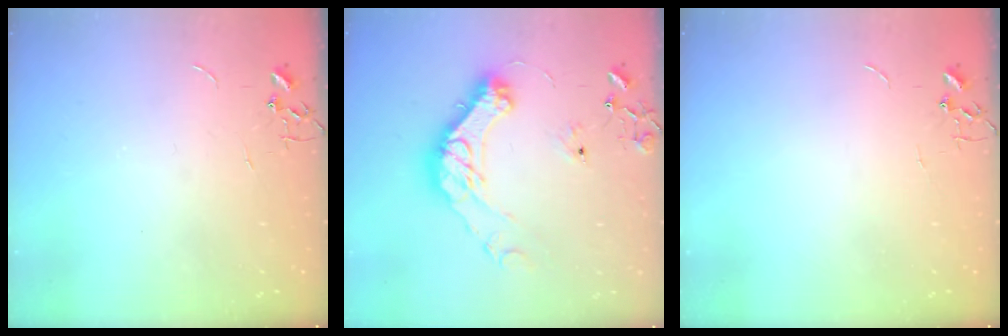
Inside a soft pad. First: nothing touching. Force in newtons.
{"total": 17.4, "press": 17.2, "slide": 2.4}
{"total": 0.0}